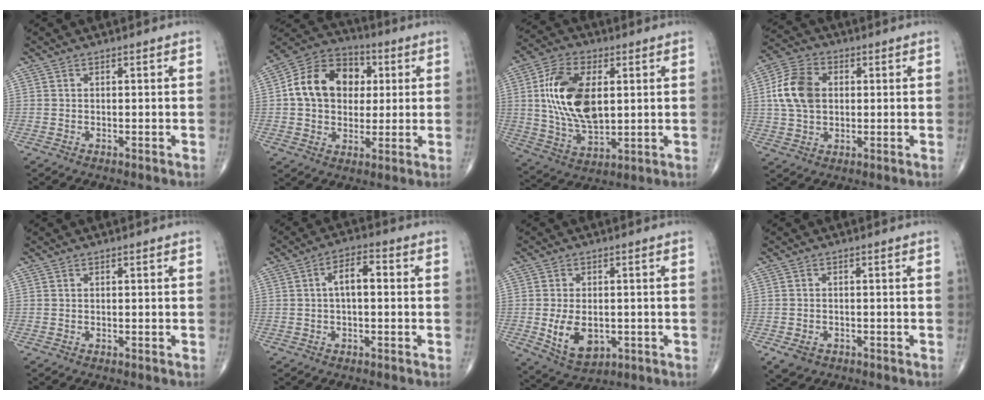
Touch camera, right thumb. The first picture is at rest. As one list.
[{"total": 15.4, "force": [2.4, 11.8, 9.7], "torque": [-0.132, 0.018, 0.033]}, {"total": 16.6, "force": [2.6, 9.1, 13.6], "torque": [-0.254, -0.007, 0.052]}, {"total": 10.4, "force": [1.3, 7.4, 7.3], "torque": [-0.133, 0.012, 0.021]}, {"total": 0.0}, {"total": 5.6, "force": [0.4, 2.6, 4.9], "torque": [-0.081, 0.022, -0.001]}, {"total": 8.5, "force": [-1.5, 5.4, 6.4], "torque": [-0.098, -0.007, -0.010]}, {"total": 3.3, "force": [-1.6, 2.4, 1.5], "torque": [-0.023, 0.003, -0.020]}]